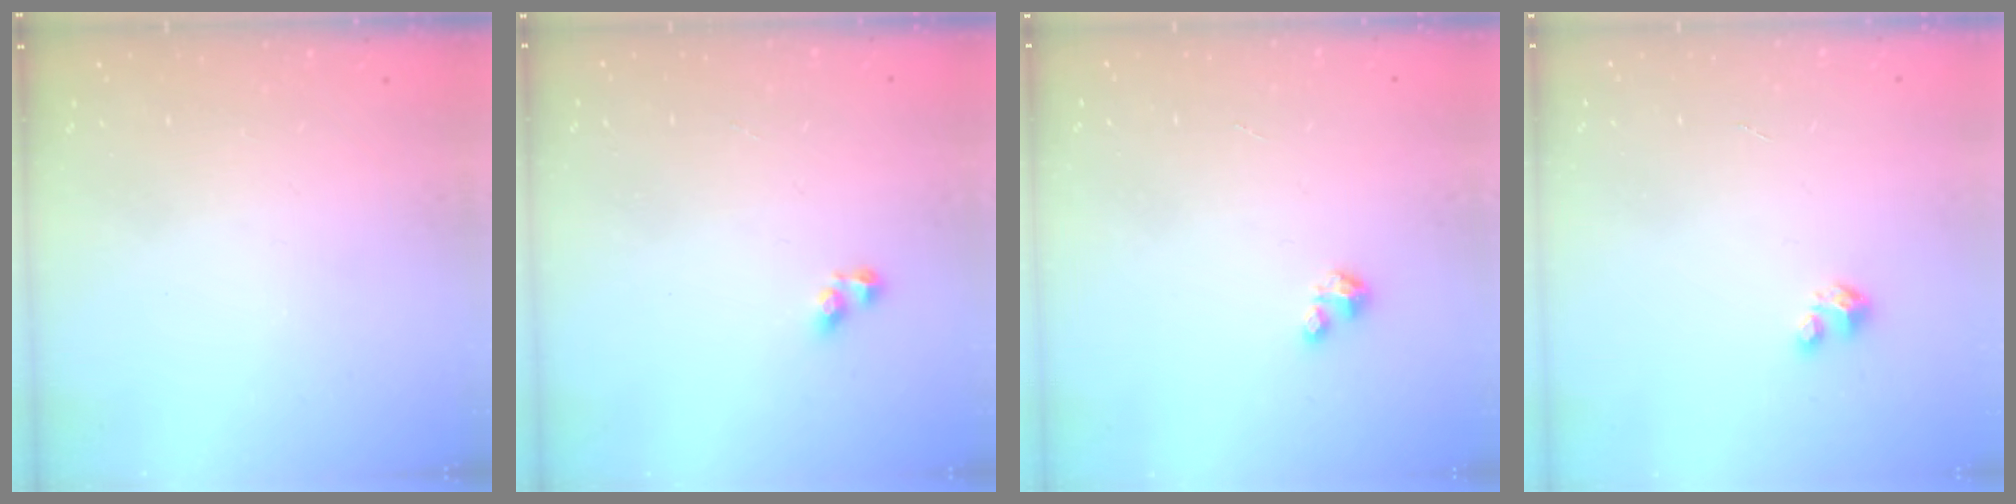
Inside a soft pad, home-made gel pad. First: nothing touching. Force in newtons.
{"total": 2.5, "press": 2.5, "slide": 0.1}
{"total": 0.9, "press": 0.9, "slide": 0.2}
{"total": 1.8, "press": 1.8, "slide": 0.1}